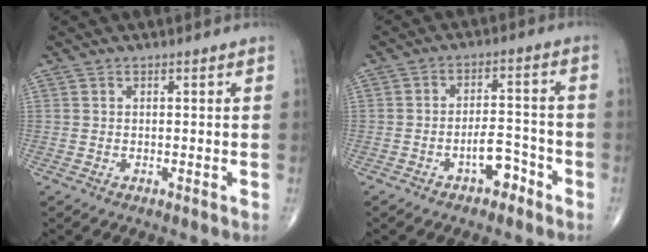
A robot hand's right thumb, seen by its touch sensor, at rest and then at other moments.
{"total": 5.6, "force": [-3.3, 2.8, 3.6], "torque": [-0.040, 0.033, -0.052]}